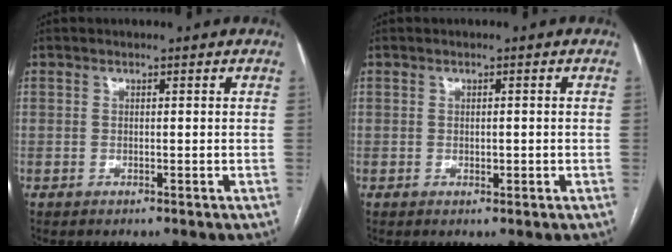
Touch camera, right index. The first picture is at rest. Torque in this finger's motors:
{"motor_torque": [-0.10, 0.01, -0.02, 0.00]}